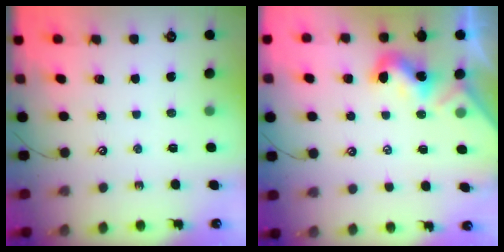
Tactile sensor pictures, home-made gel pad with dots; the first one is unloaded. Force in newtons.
{"total": 1.8, "press": 1.8, "slide": 0.5}